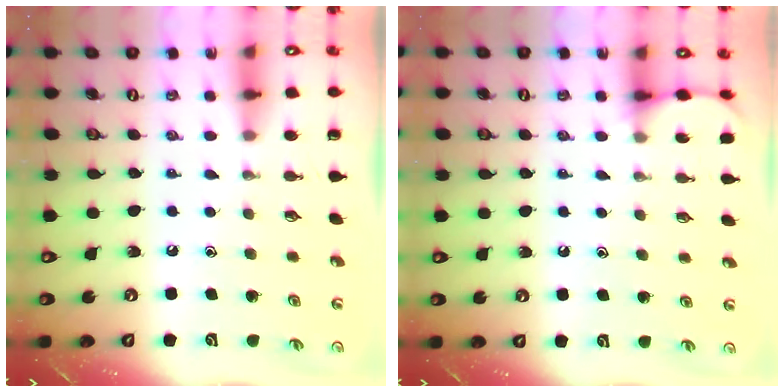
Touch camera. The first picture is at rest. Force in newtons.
{"total": 4.6, "press": 4.5, "slide": 0.4}